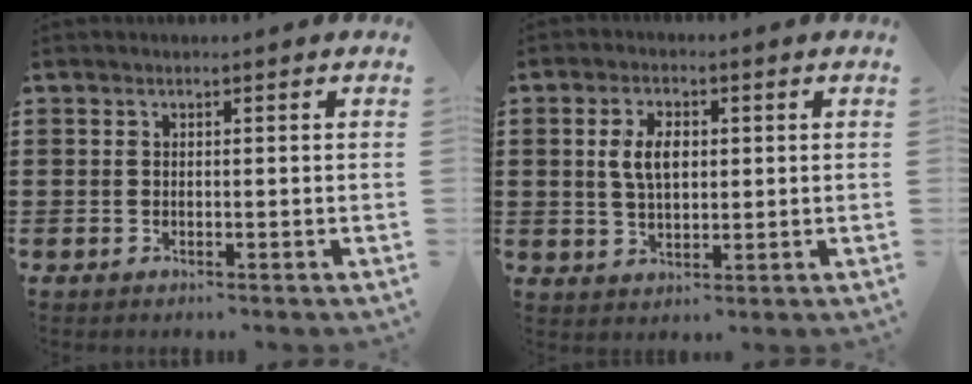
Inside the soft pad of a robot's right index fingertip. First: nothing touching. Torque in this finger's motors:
{"motor_torque": [0.24, -0.02, 0.37, 0.12]}